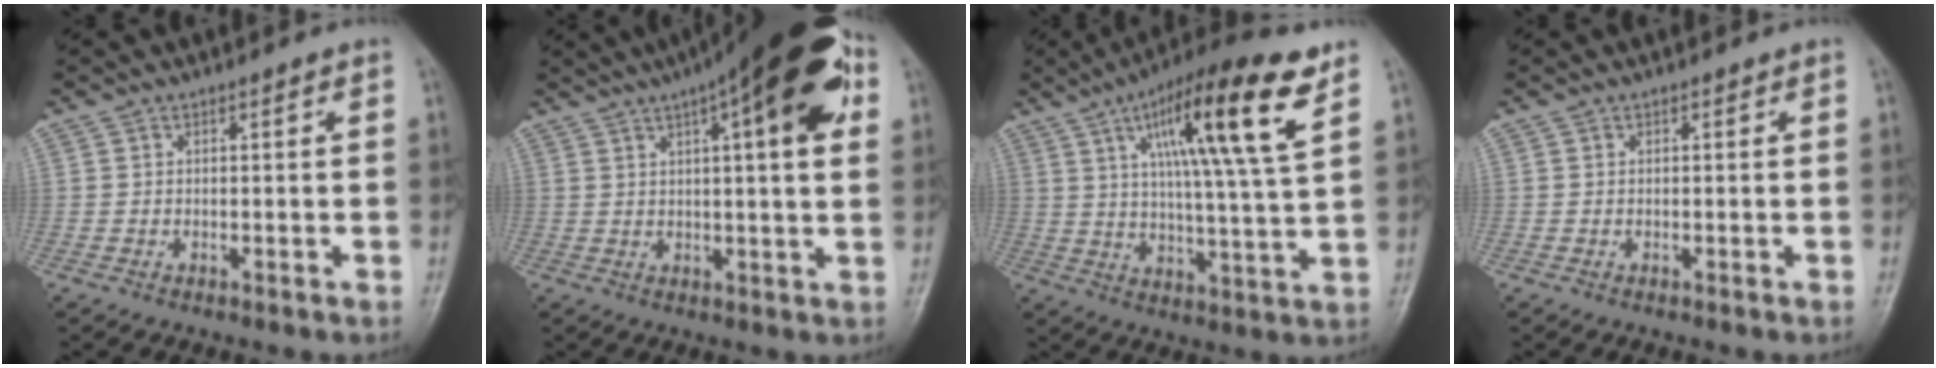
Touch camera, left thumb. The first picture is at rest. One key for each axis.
{"total": 17.9, "fx": 7.4, "fy": 4.7, "fz": 15.6, "tx": -0.212, "ty": 0.015, "tz": 0.098}
{"total": 18.9, "fx": 8.6, "fy": 2.7, "fz": 16.6, "tx": -0.264, "ty": -0.020, "tz": 0.137}
{"total": 0.0}